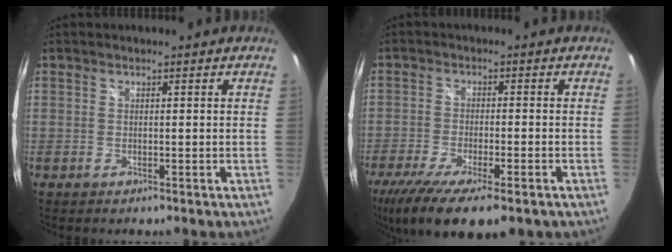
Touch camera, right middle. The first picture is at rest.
{"total": 14.3, "force": [-9.5, 3.7, 10.0], "torque": [-0.204, -0.058, -0.155]}